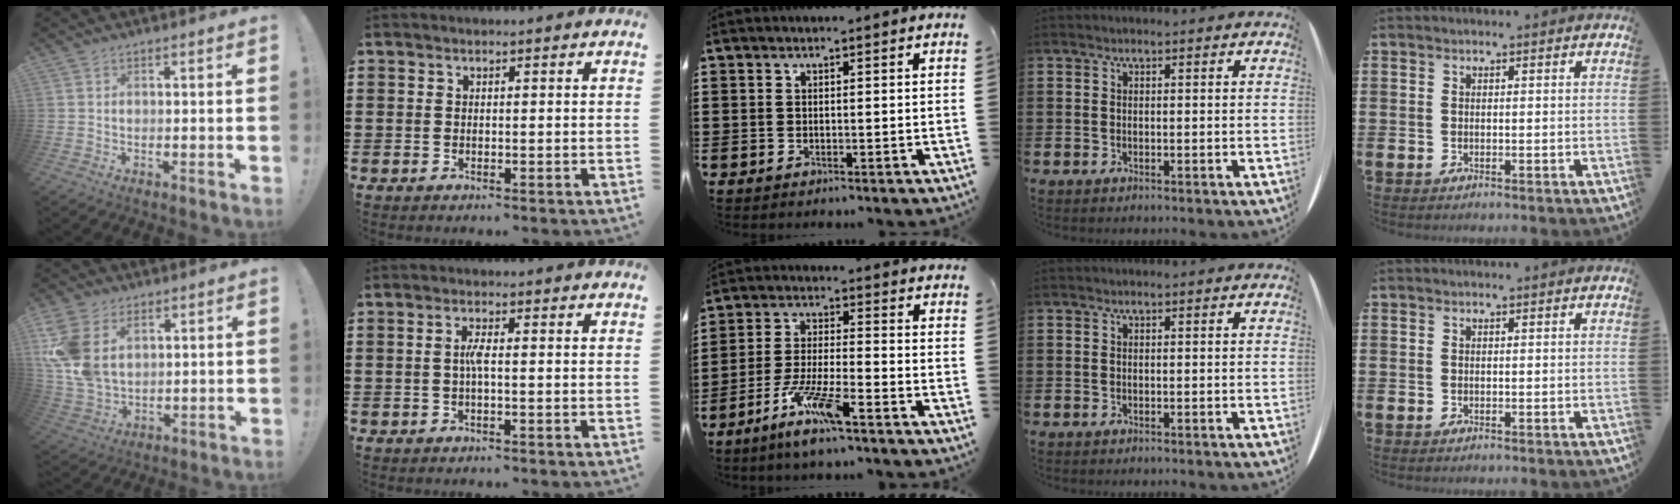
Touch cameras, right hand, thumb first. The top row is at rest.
{"thumb": {"total": 12.3, "force": [4.5, 8.4, 7.8], "torque": [-0.154, -0.019, 0.089]}, "index": {"total": 2.3, "force": [-0.3, 0.3, 2.3], "torque": [-0.053, -0.003, -0.009]}, "middle": {"total": 8.1, "force": [-5.7, 0.6, 5.7], "torque": [-0.121, -0.009, -0.108]}}